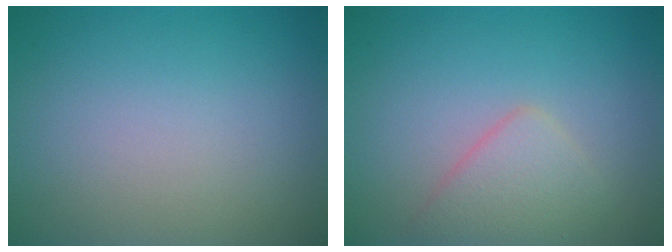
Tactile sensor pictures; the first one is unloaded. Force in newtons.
{"total": 2.7, "press": 2.7, "slide": 0.1}